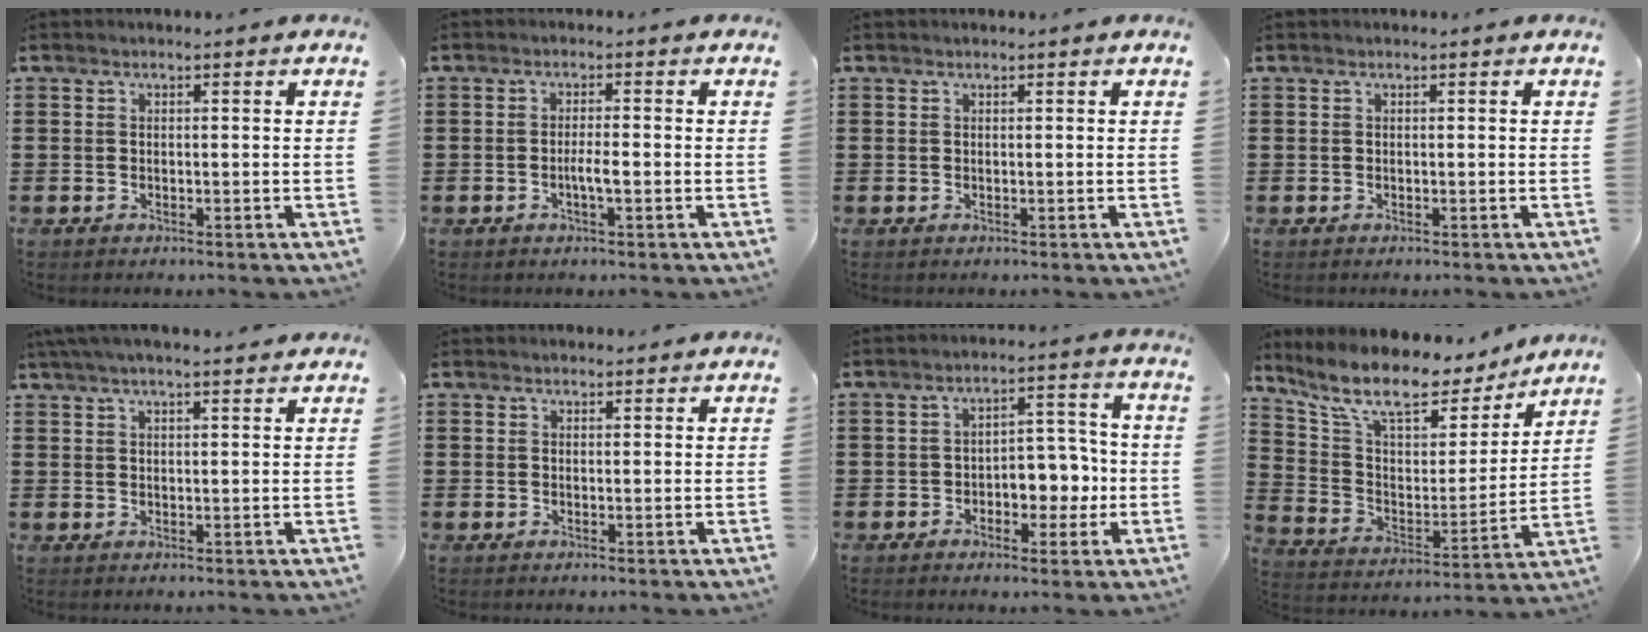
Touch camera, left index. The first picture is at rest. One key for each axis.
{"total": 2.6, "fx": -0.7, "fy": 0.4, "fz": 2.4, "tx": -0.050, "ty": -0.002, "tz": -0.015}
{"total": 0.0}
{"total": 0.0}
{"total": 3.2, "fx": 2.7, "fy": 0.2, "fz": 1.8, "tx": -0.040, "ty": 0.002, "tz": 0.050}
{"total": 1.2, "fx": 1.1, "fy": 0.3, "fz": 0.1, "tx": -0.004, "ty": 0.001, "tz": 0.023}
{"total": 5.5, "fx": -1.5, "fy": 3.7, "fz": 3.7, "tx": -0.056, "ty": 0.004, "tz": -0.033}
{"total": 10.6, "fx": 8.3, "fy": 3.1, "fz": 5.7, "tx": -0.141, "ty": -0.048, "tz": 0.141}